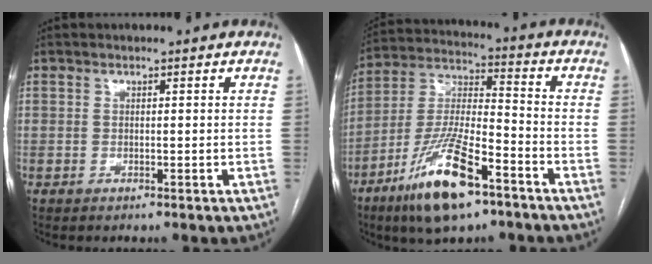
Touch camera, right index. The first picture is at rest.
{"total": 15.7, "force": [-9.3, 3.6, 12.1], "torque": [-0.245, -0.020, -0.167]}